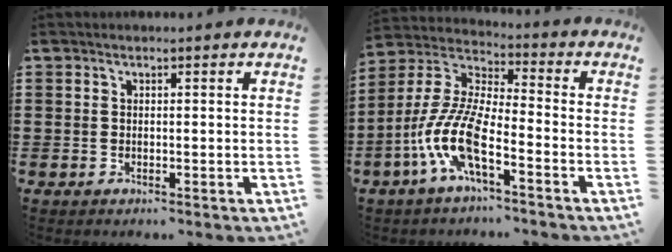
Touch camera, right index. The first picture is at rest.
{"total": 10.8, "force": [-5.7, 2.7, 8.8], "torque": [-0.224, -0.018, -0.119]}